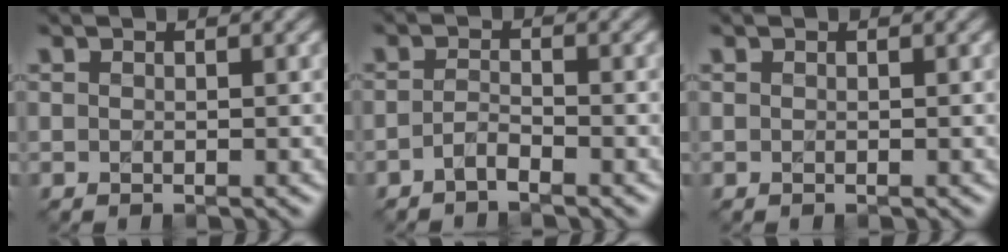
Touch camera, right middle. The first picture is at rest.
{"total": 1.4, "force": [-1.1, 0.3, 0.8], "torque": [-0.019, 0.002, -0.024]}
{"total": 0.0}